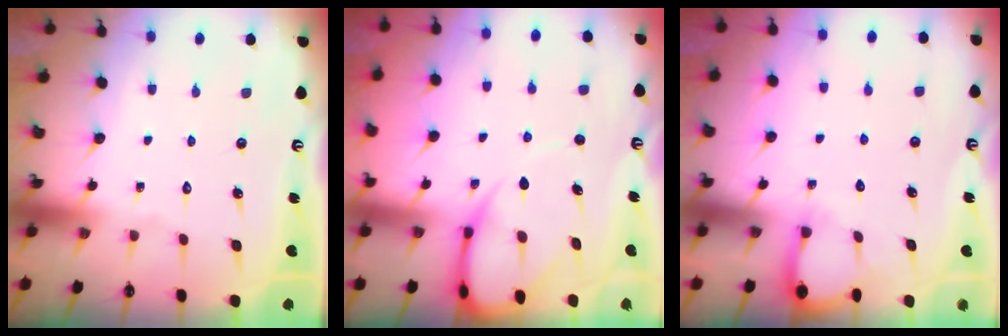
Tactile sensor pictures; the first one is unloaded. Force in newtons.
{"total": 8.1, "press": 8.0, "slide": 0.9}
{"total": 4.3, "press": 4.3, "slide": 0.4}